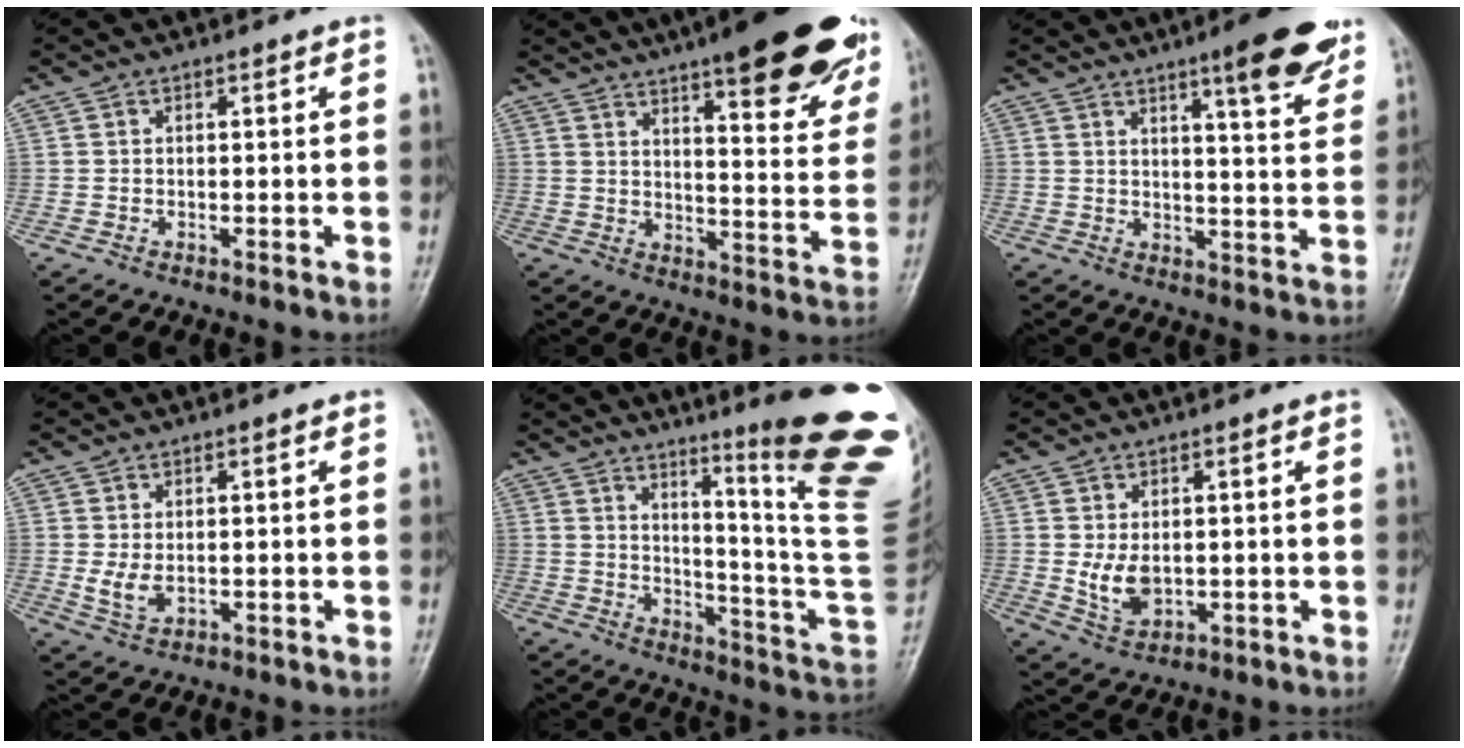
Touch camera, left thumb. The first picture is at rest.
{"total": 26.0, "force": [17.1, 6.5, 18.4], "torque": [-0.210, -0.062, 0.219]}
{"total": 11.6, "force": [7.4, 2.2, 8.6], "torque": [-0.091, -0.039, 0.096]}
{"total": 3.8, "force": [0.4, 2.2, 3.1], "torque": [-0.054, -0.008, 0.015]}
{"total": 26.2, "force": [14.8, 2.1, 21.5], "torque": [-0.230, -0.104, 0.207]}
{"total": 5.4, "force": [0.3, 3.5, 4.1], "torque": [-0.061, -0.015, 0.018]}